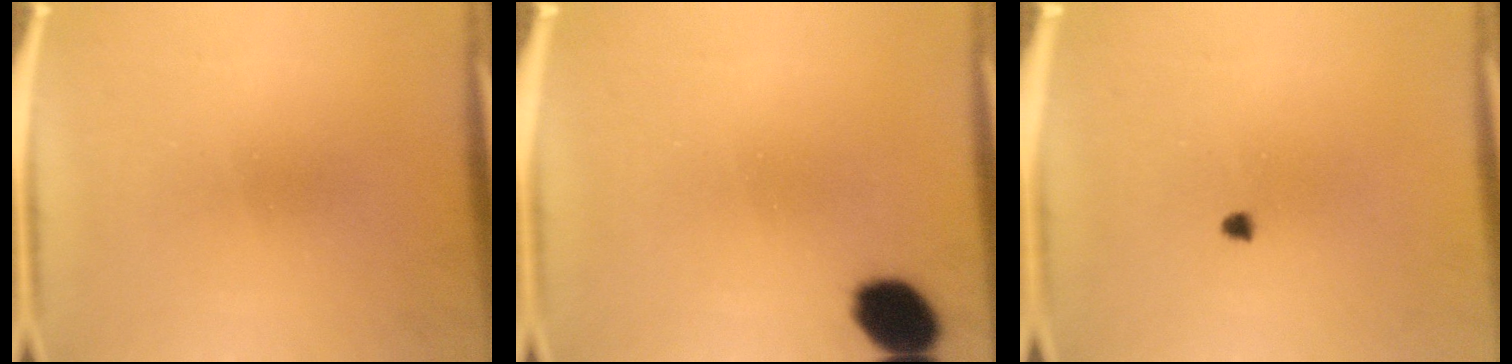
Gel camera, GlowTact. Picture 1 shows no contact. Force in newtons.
{"total": 8.8}
{"total": 1.0}